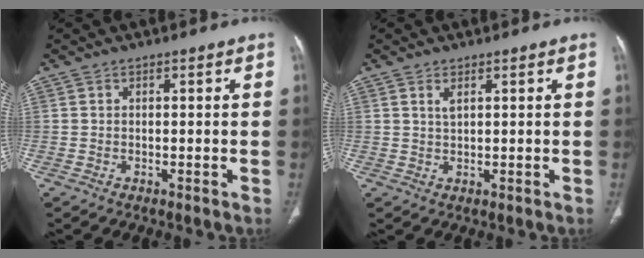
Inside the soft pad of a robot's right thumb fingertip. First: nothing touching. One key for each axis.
{"total": 1.6, "fx": 0.9, "fy": 0.6, "fz": 1.1, "tx": -0.025, "ty": -0.003, "tz": 0.022}